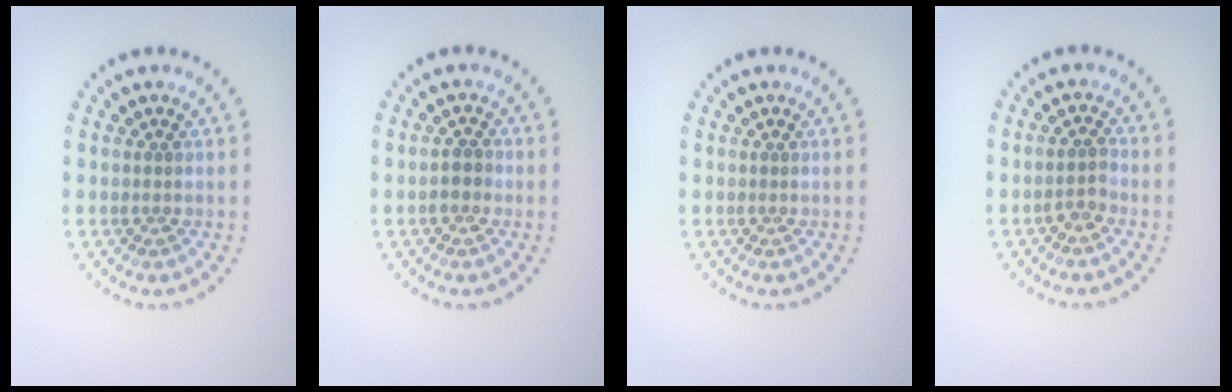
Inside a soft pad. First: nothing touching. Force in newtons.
{"total": 1.3, "press": 1.2, "slide": 0.6}
{"total": 0.0}
{"total": 1.4, "press": 1.1, "slide": 0.9}